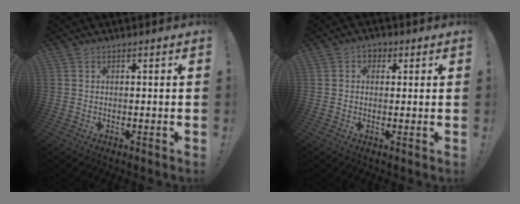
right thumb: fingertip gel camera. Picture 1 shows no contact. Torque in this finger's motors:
{"motor_torque": [0.17, 0.28, 0.04, -0.09, 0.00]}